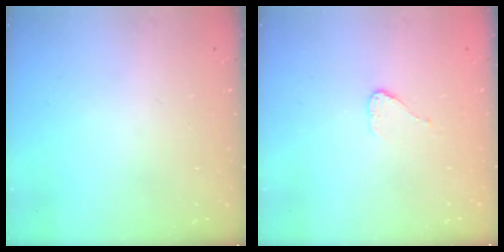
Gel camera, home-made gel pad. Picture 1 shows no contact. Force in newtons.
{"total": 3.7, "press": 3.7, "slide": 0.3}